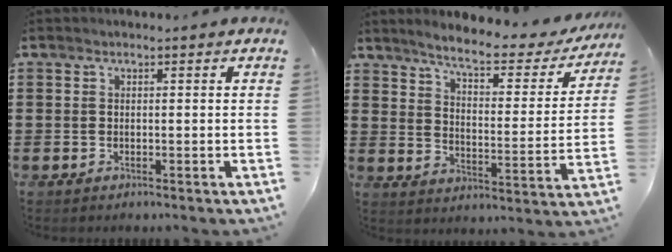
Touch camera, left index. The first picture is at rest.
{"total": 6.0, "force": [5.1, 0.8, 3.2], "torque": [-0.077, -0.031, 0.079]}